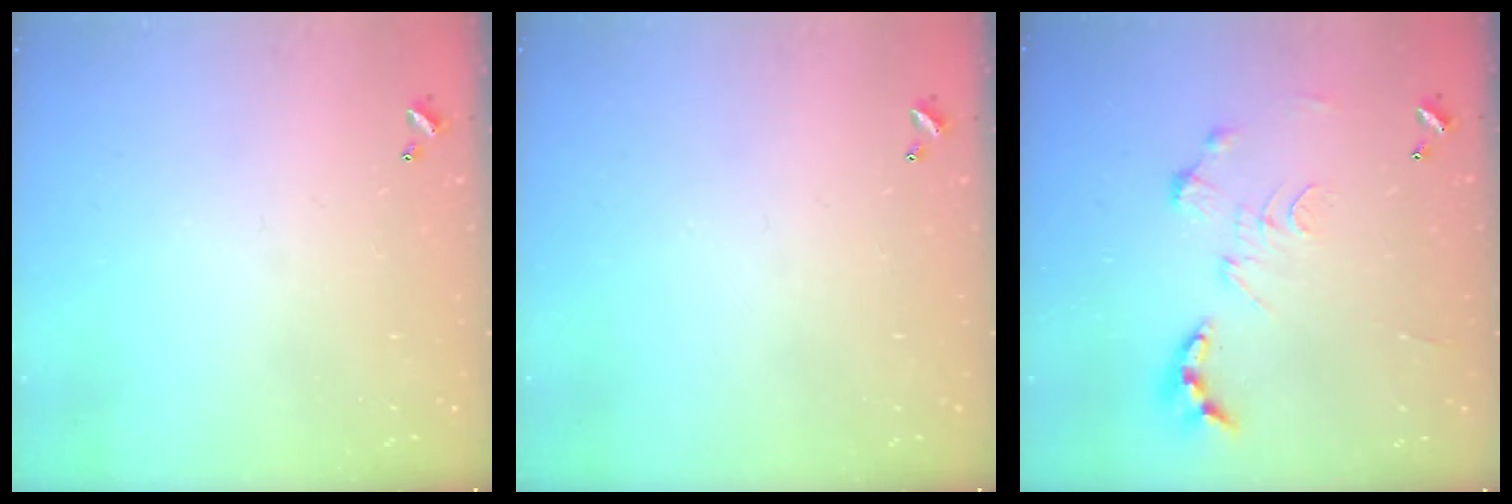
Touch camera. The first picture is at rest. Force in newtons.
{"total": 0.0}
{"total": 0.0}